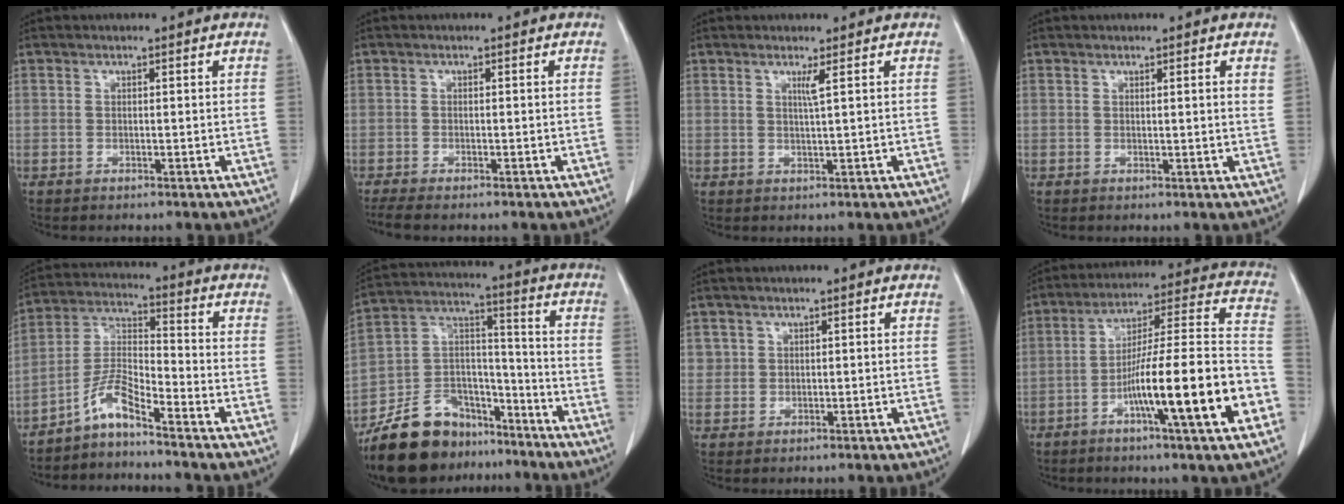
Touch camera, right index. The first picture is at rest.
{"total": 2.0, "force": [-1.1, 0.3, 1.6], "torque": [-0.036, -0.008, -0.024]}
{"total": 1.8, "force": [1.0, -0.5, 1.4], "torque": [-0.027, -0.011, 0.019]}
{"total": 2.1, "force": [1.3, -0.1, 1.6], "torque": [-0.022, -0.008, 0.011]}
{"total": 5.9, "force": [-4.7, 0.2, 3.6], "torque": [-0.077, 0.001, -0.099]}
{"total": 13.2, "force": [-9.8, 7.5, 4.6], "torque": [-0.083, 0.041, -0.168]}
{"total": 1.7, "force": [0.8, 1.5, 0.0], "torque": [0.017, -0.003, 0.006]}
{"total": 19.4, "force": [-7.0, 0.6, 18.1], "torque": [-0.265, 0.005, -0.113]}